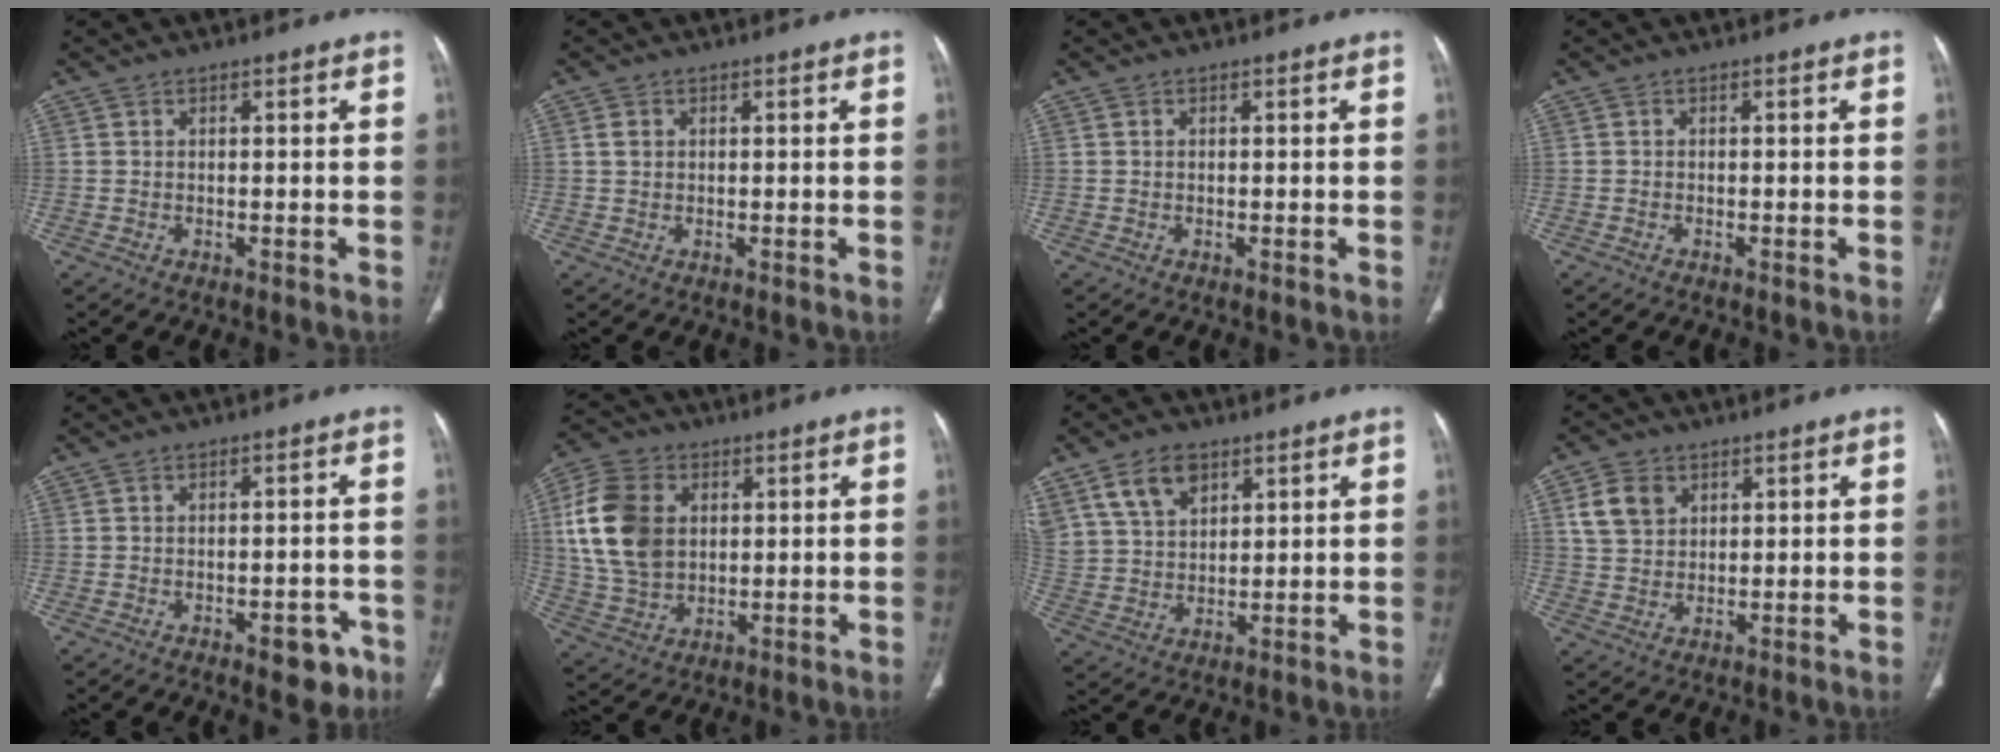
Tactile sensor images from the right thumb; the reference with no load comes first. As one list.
[{"total": 1.2, "force": [0.3, 1.0, 0.7], "torque": [-0.013, 0.001, 0.007]}, {"total": 0.0}, {"total": 0.0}, {"total": 5.3, "force": [-2.9, 2.6, 3.6], "torque": [-0.021, 0.017, -0.032]}, {"total": 15.0, "force": [3.0, 10.9, 9.8], "torque": [-0.179, -0.001, 0.061]}, {"total": 9.4, "force": [5.5, 5.8, 4.9], "torque": [-0.079, -0.017, 0.115]}, {"total": 6.6, "force": [2.8, 5.0, 3.3], "torque": [-0.046, -0.003, 0.056]}]